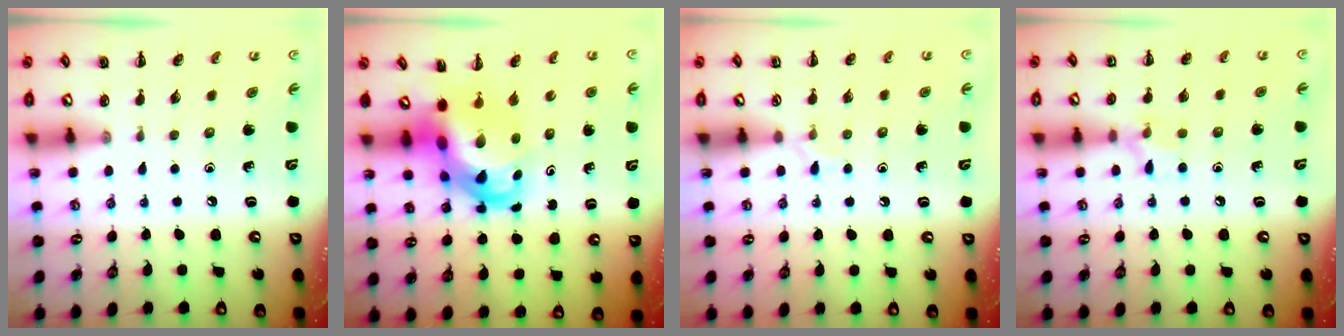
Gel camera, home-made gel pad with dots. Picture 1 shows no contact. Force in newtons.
{"total": 7.2, "press": 6.9, "slide": 2.1}
{"total": 4.9, "press": 4.5, "slide": 1.9}
{"total": 7.0, "press": 6.8, "slide": 1.8}